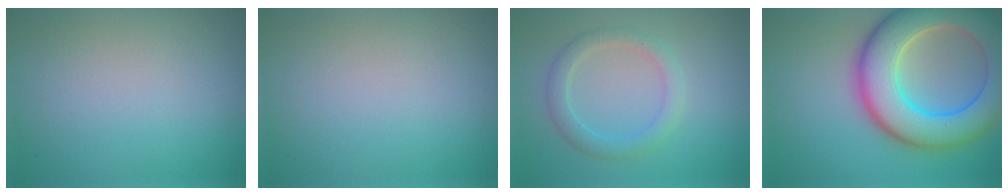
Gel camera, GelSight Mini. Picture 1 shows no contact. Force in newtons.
{"total": 0.0}
{"total": 2.5, "press": 2.5, "slide": 0.0}
{"total": 11.3, "press": 11.3, "slide": 0.5}